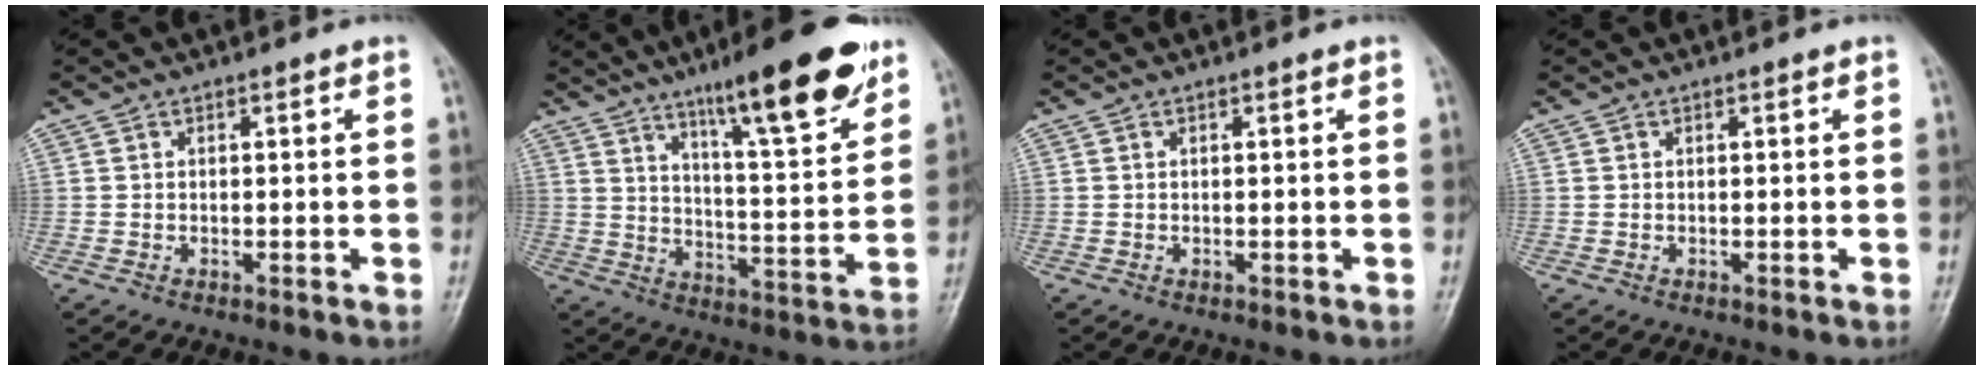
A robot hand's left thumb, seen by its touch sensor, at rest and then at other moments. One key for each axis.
{"total": 18.4, "fx": 11.9, "fy": 3.5, "fz": 13.6, "tx": -0.176, "ty": -0.060, "tz": 0.184}
{"total": 0.0}
{"total": 0.0}